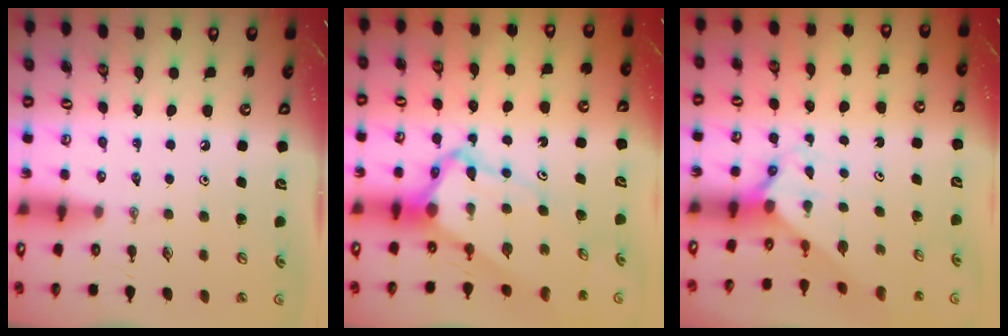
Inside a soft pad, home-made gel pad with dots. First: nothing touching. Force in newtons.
{"total": 9.3, "press": 9.2, "slide": 1.0}
{"total": 1.6, "press": 1.6, "slide": 0.1}